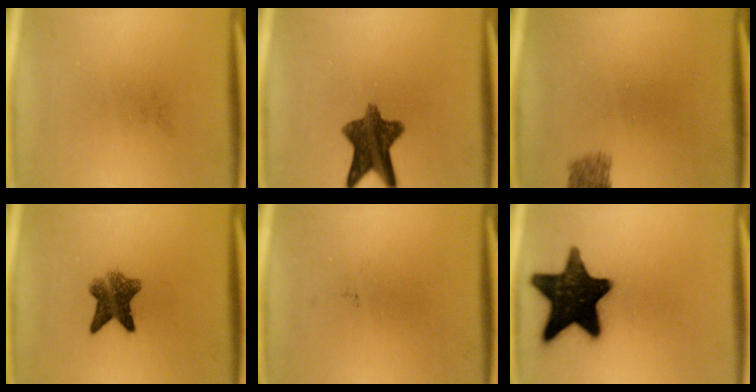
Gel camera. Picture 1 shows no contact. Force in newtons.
{"total": 9.8}
{"total": 2.5}
{"total": 6.9}
{"total": 0.0}
{"total": 17.6}